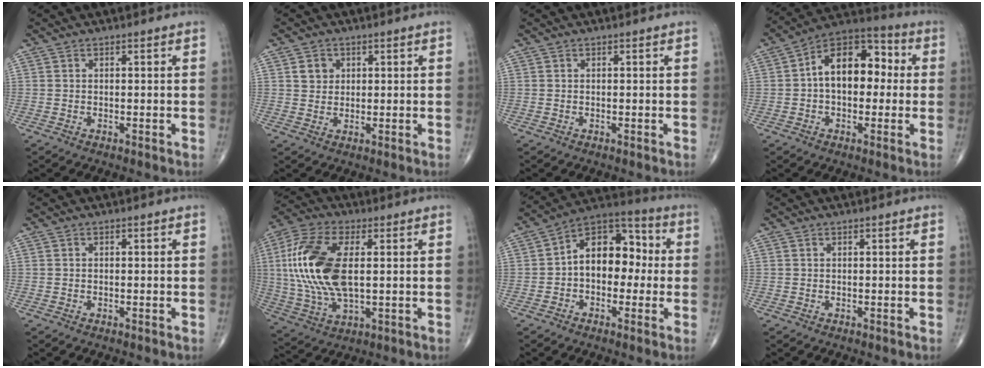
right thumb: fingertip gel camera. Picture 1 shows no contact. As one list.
[{"total": 3.2, "force": [1.1, 2.8, 1.1], "torque": [-0.003, -0.004, 0.018]}, {"total": 0.0}, {"total": 14.5, "force": [1.1, 8.9, 11.3], "torque": [-0.144, 0.041, 0.004]}, {"total": 0.0}, {"total": 18.6, "force": [2.1, 9.1, 16.1], "torque": [-0.353, -0.001, 0.040]}, {"total": 13.4, "force": [0.2, 8.9, 10.0], "torque": [-0.114, 0.045, -0.013]}, {"total": 0.0}]